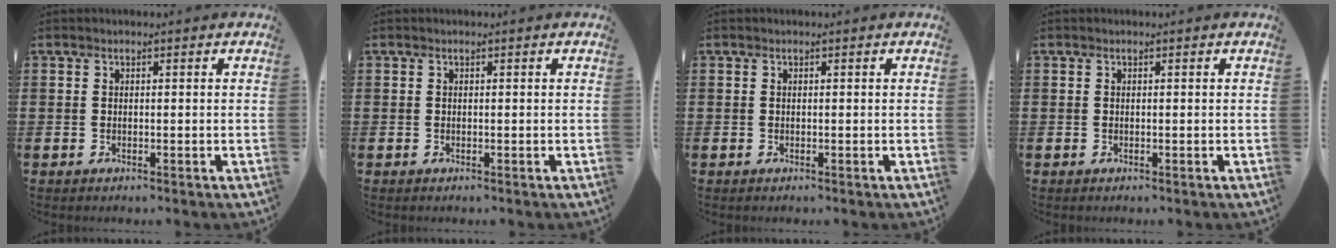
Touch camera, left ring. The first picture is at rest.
{"total": 0.0}
{"total": 0.0}
{"total": 0.0}